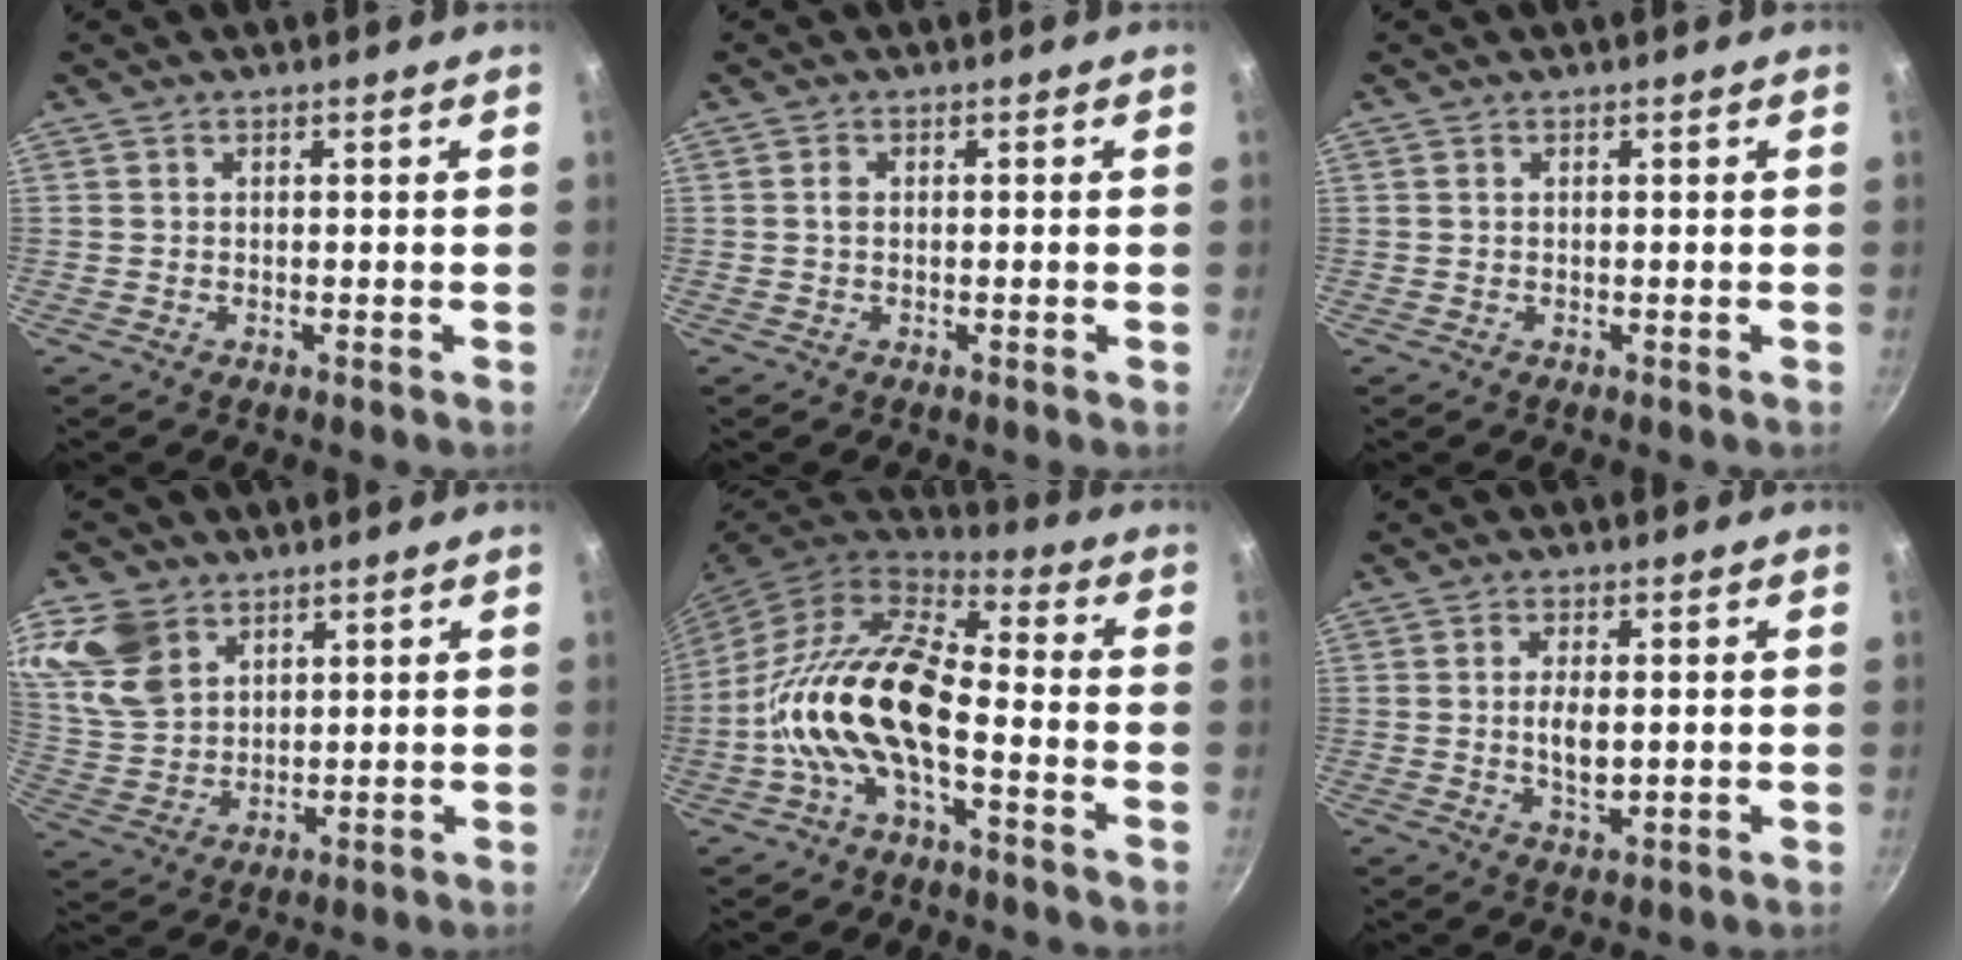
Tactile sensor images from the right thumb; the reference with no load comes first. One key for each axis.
{"total": 1.2, "fx": -0.1, "fy": 0.5, "fz": 1.1, "tx": -0.028, "ty": 0.005, "tz": -0.007}
{"total": 0.0}
{"total": 12.0, "fx": 6.5, "fy": 8.3, "fz": 5.7, "tx": -0.101, "ty": -0.025, "tz": 0.136}
{"total": 15.8, "fx": -3.9, "fy": 7.4, "fz": 13.4, "tx": -0.249, "ty": 0.042, "tz": -0.089}
{"total": 4.9, "fx": 0.1, "fy": 2.1, "fz": 4.4, "tx": -0.085, "ty": -0.006, "tz": 0.002}